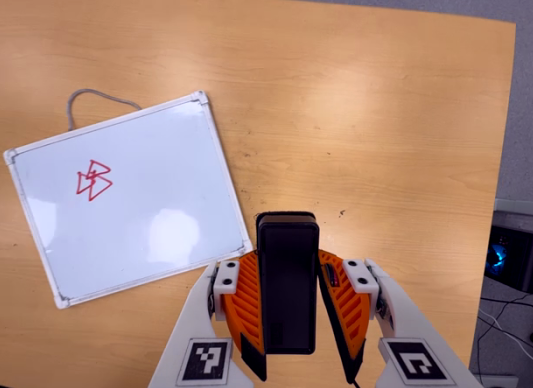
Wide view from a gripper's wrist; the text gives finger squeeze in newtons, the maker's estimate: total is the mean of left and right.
{"total": 5.2, "left": 4.3, "right": 6.1}